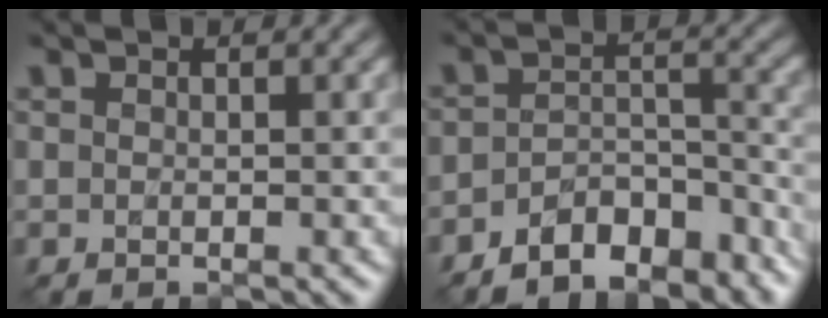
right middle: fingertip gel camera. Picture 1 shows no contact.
{"total": 6.1, "force": [-4.9, 2.8, 2.4], "torque": [-0.030, -0.008, -0.080]}